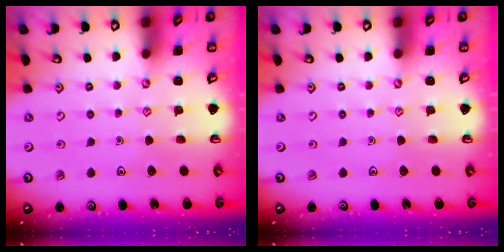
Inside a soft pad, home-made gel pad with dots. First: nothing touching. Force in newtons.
{"total": 0.0}